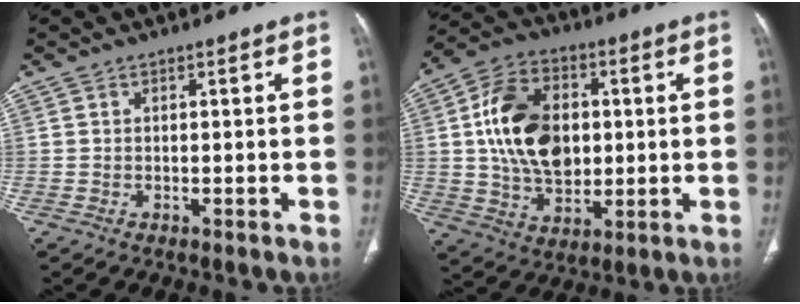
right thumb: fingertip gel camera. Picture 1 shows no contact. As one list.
[{"total": 16.9, "force": [1.9, 11.7, 12.1], "torque": [-0.185, 0.005, 0.035]}]